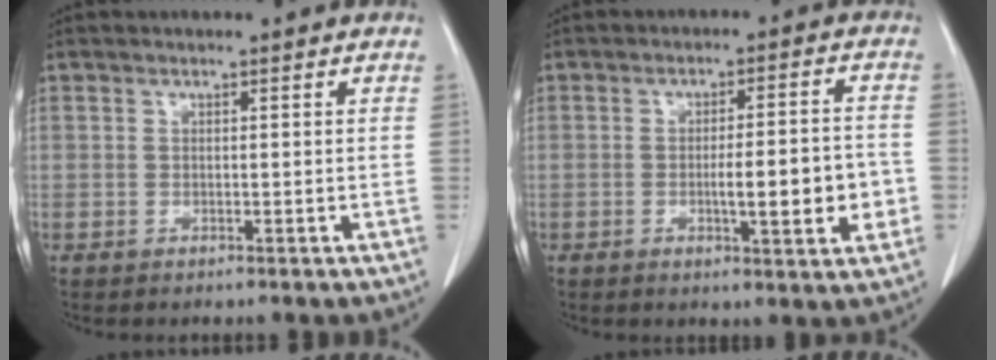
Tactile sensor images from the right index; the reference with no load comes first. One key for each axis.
{"total": 9.0, "fx": -2.1, "fy": 1.4, "fz": 8.7, "tx": -0.125, "ty": 0.005, "tz": -0.026}